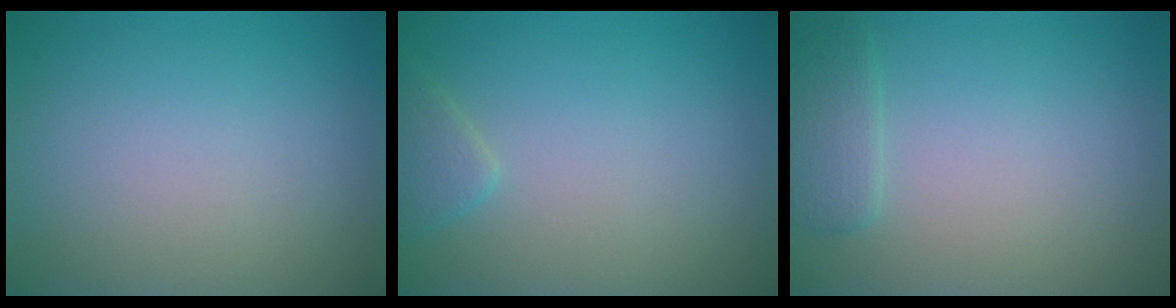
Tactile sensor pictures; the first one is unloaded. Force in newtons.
{"total": 1.6, "press": 1.6, "slide": 0.1}
{"total": 1.8, "press": 1.8, "slide": 0.1}